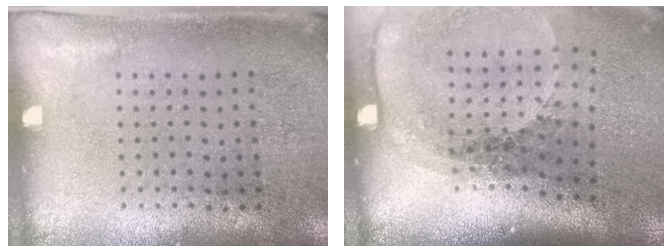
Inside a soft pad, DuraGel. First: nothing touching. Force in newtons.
{"total": 2.1, "press": 1.6, "slide": 1.3}